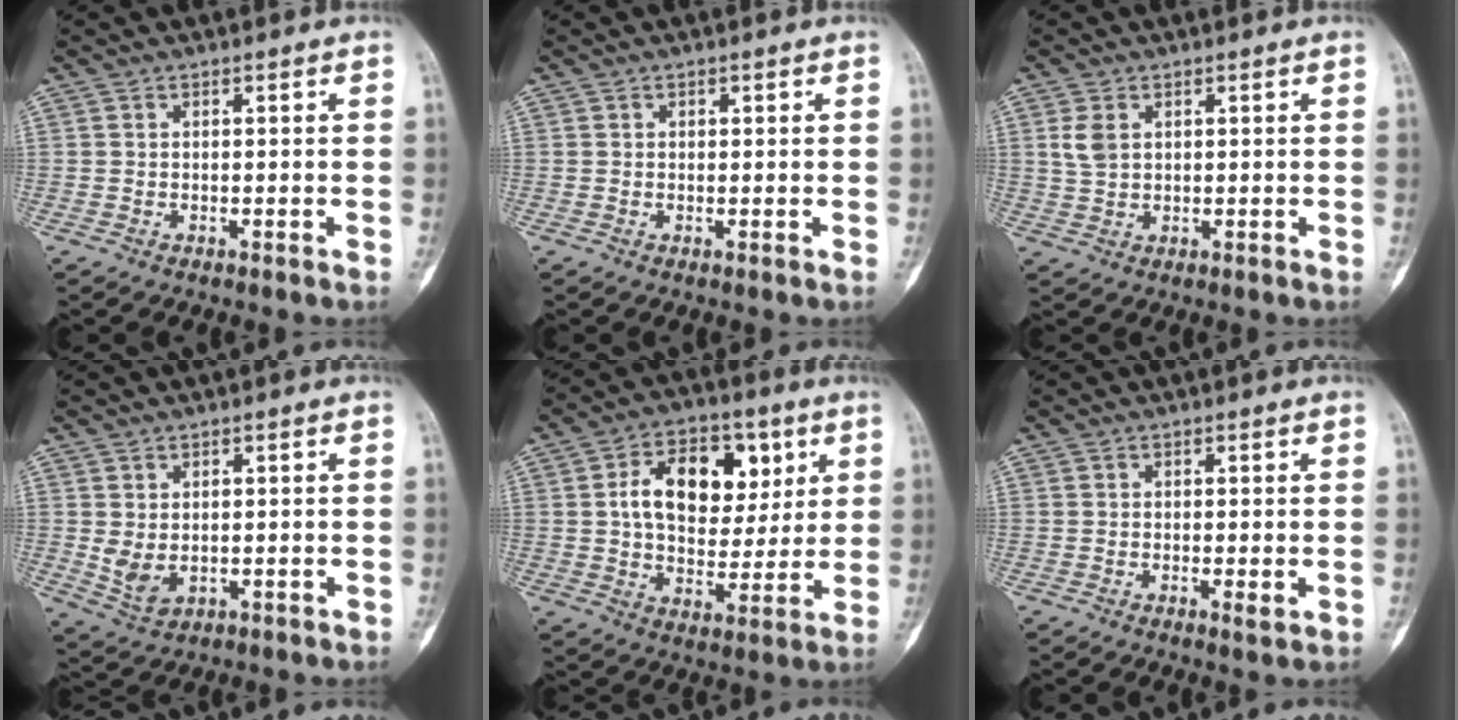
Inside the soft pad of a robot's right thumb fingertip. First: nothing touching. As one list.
[{"total": 0.5, "force": [0.2, 0.4, 0.3], "torque": [0.001, 0.000, 0.002]}, {"total": 3.6, "force": [1.2, 2.4, 2.4], "torque": [-0.048, 0.002, 0.029]}, {"total": 5.0, "force": [0.2, 3.5, 3.7], "torque": [-0.059, -0.007, 0.019]}, {"total": 16.2, "force": [4.5, 10.5, 11.5], "torque": [-0.141, -0.001, 0.072]}, {"total": 1.8, "force": [-0.3, 0.4, 1.7], "torque": [-0.028, -0.006, -0.006]}]